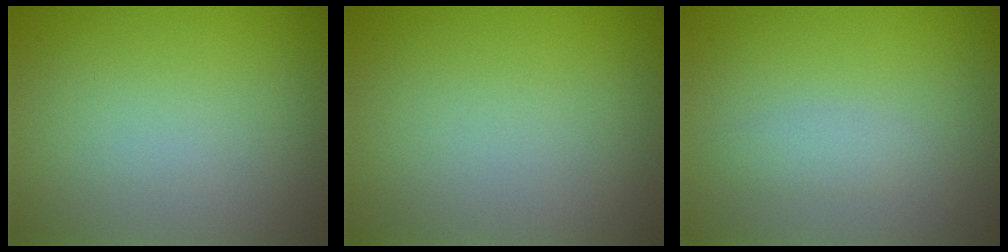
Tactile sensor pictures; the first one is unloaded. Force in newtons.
{"total": 0.0}
{"total": 1.1, "press": 1.1, "slide": 0.0}